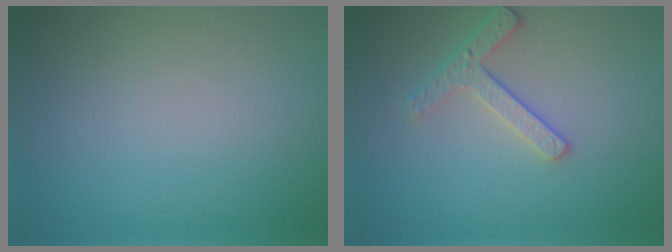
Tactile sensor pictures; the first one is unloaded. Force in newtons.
{"total": 2.5, "press": 2.4, "slide": 0.7}